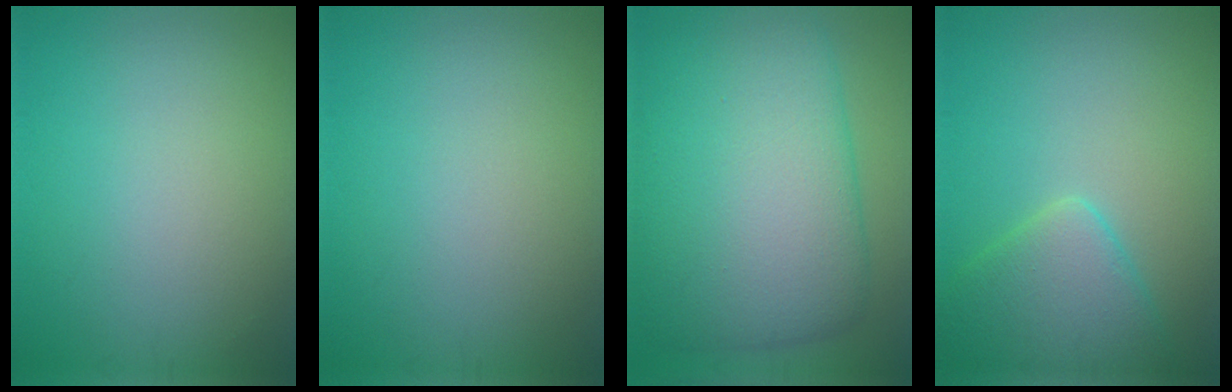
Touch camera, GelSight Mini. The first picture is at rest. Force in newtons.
{"total": 0.0}
{"total": 12.9, "press": 12.9, "slide": 0.4}
{"total": 5.3, "press": 5.3, "slide": 0.2}